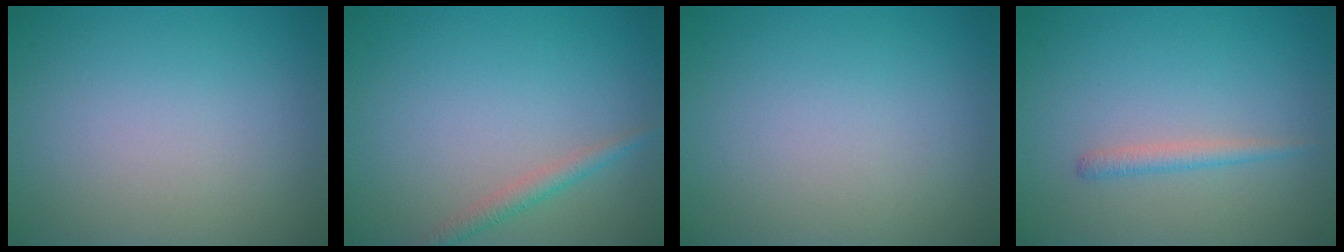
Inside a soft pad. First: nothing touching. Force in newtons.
{"total": 1.6, "press": 1.6, "slide": 0.1}
{"total": 0.0}
{"total": 1.3, "press": 1.3, "slide": 0.0}